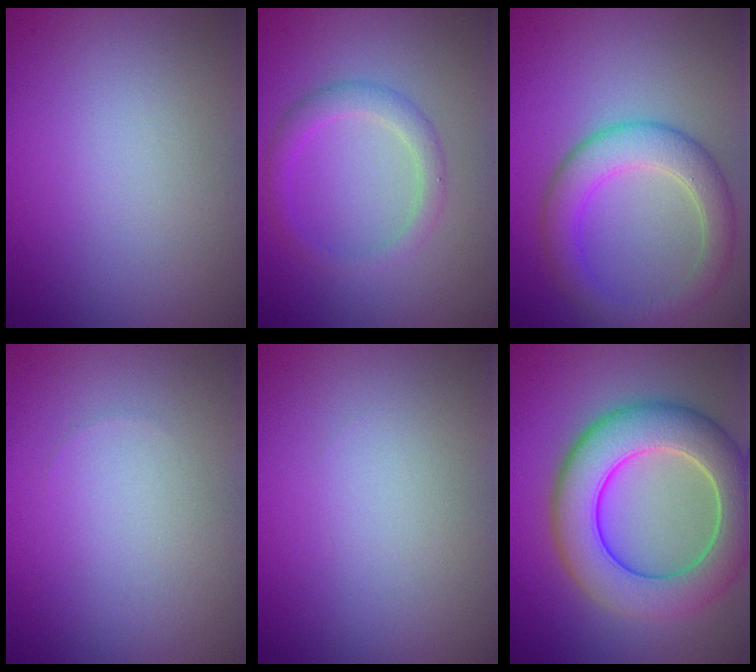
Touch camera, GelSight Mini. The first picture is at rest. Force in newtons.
{"total": 2.2, "press": 2.2, "slide": 0.0}
{"total": 4.7, "press": 4.7, "slide": 0.1}
{"total": 0.0}
{"total": 0.0}
{"total": 8.8, "press": 8.8, "slide": 0.8}